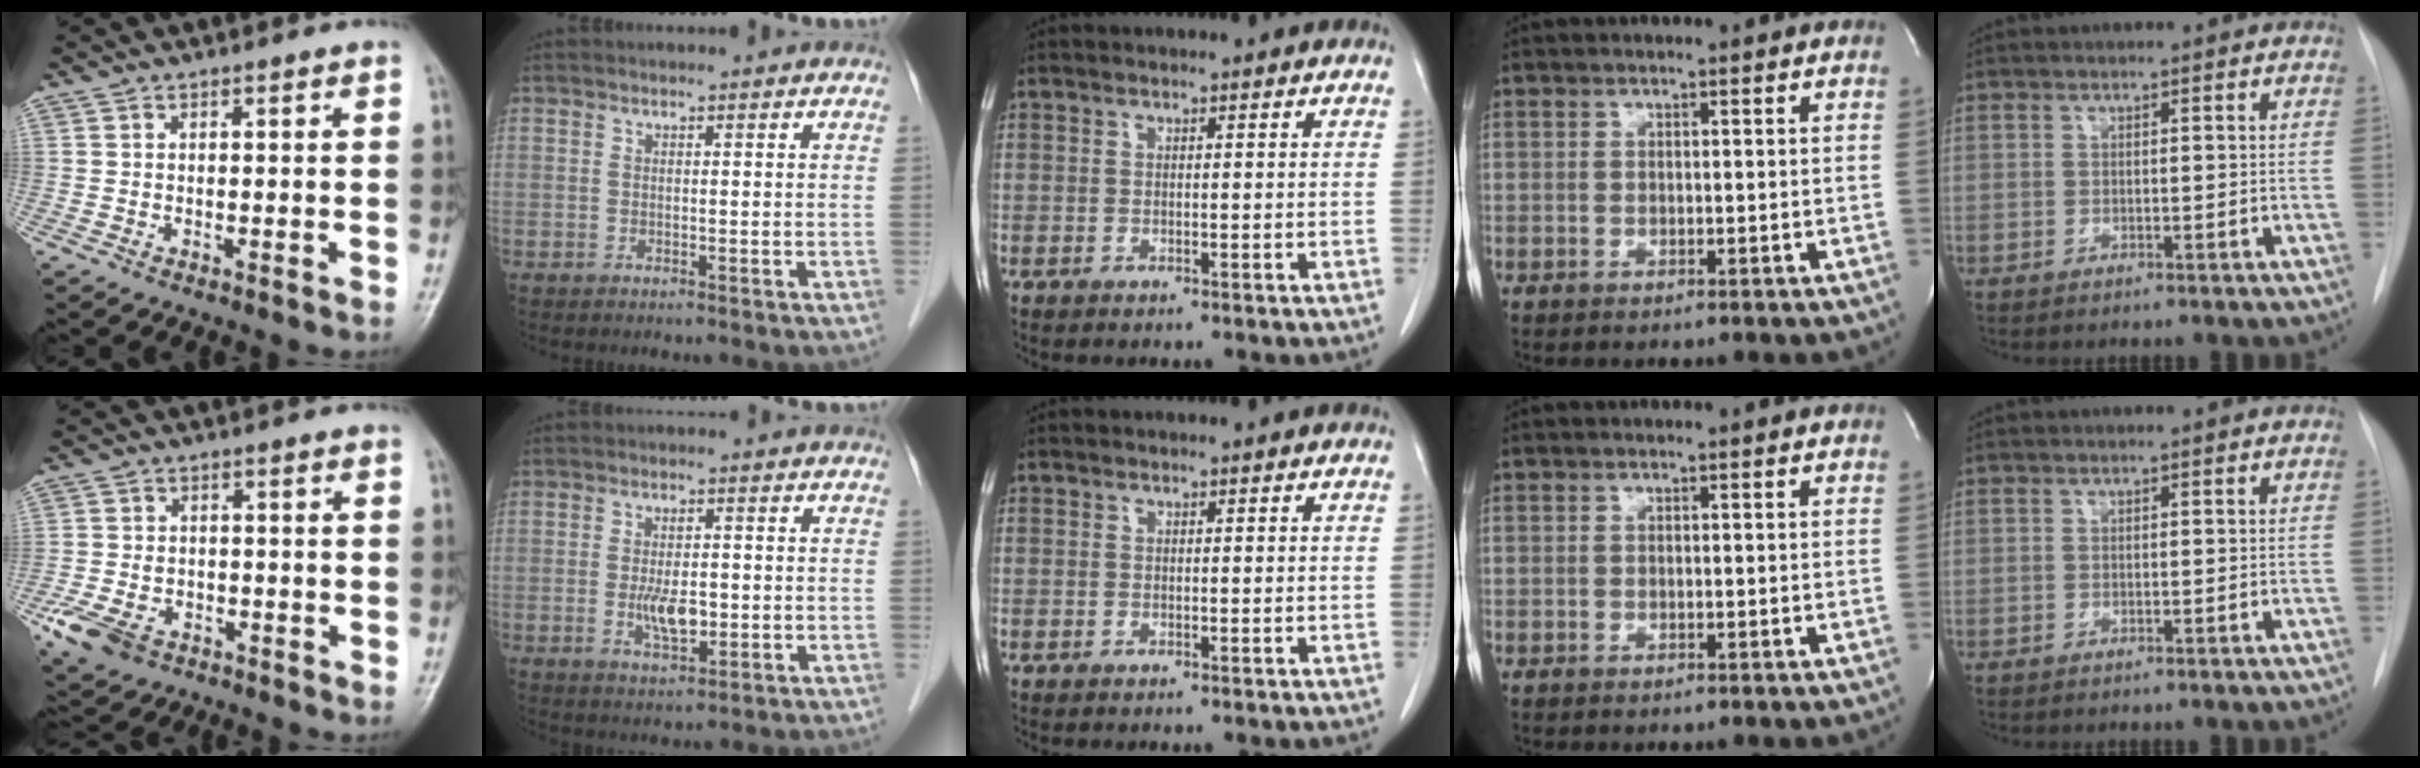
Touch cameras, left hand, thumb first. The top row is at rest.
{"thumb": {"total": 8.3, "force": [-4.2, 5.7, 4.2], "torque": [-0.090, 0.016, -0.071]}, "index": {"total": 4.8, "force": [-1.1, 1.8, 4.3], "torque": [-0.086, -0.004, -0.013]}}